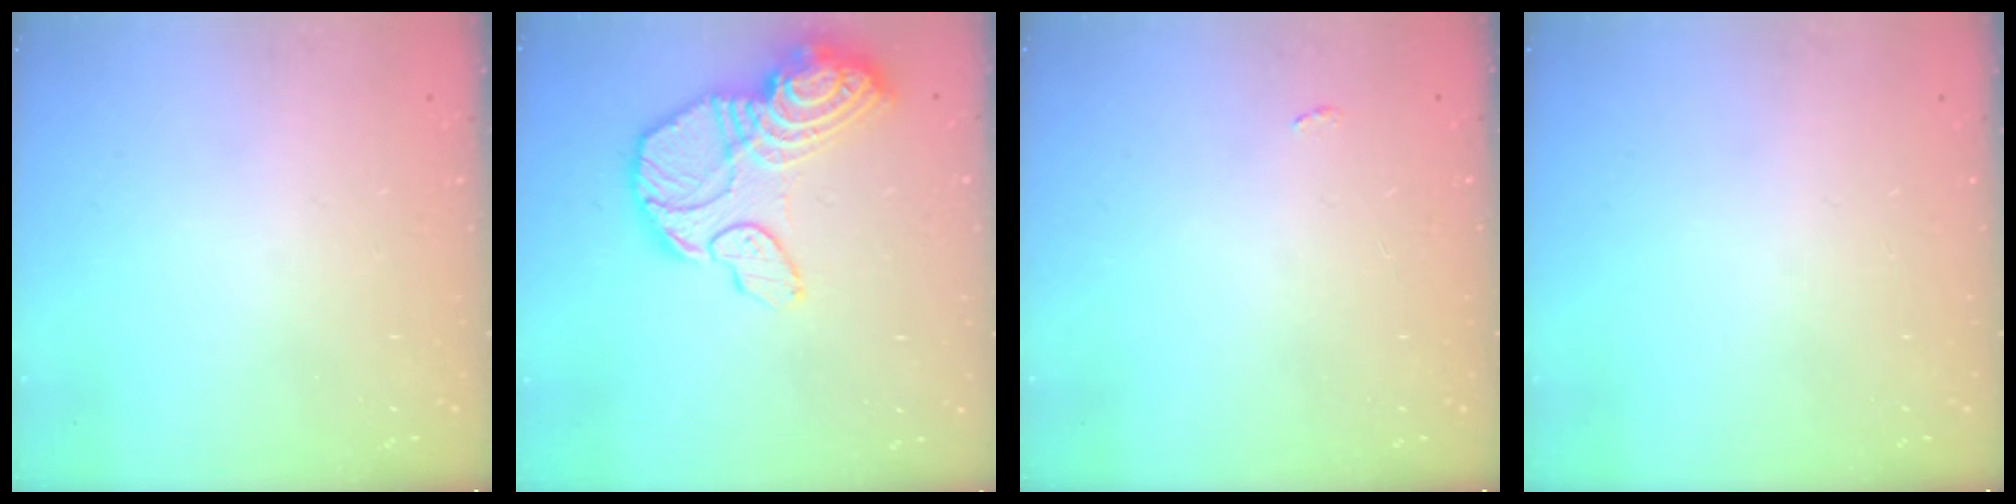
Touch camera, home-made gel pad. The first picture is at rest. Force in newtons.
{"total": 21.2, "press": 20.4, "slide": 5.8}
{"total": 2.0, "press": 2.0, "slide": 0.3}
{"total": 0.0}